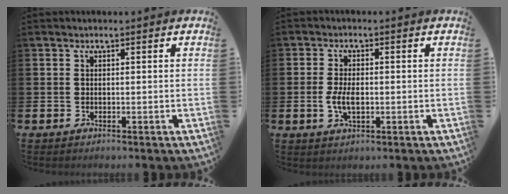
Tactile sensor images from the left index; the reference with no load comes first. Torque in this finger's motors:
{"motor_torque": [1.00, 0.34, 0.14, 0.14]}